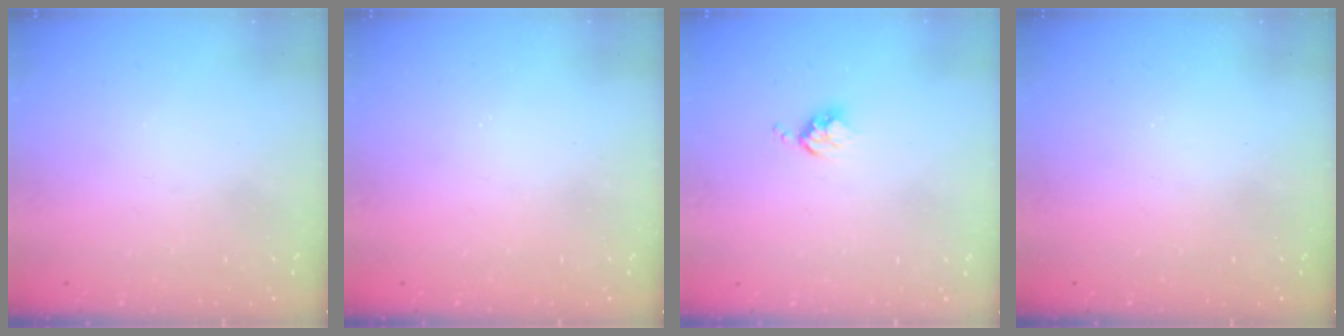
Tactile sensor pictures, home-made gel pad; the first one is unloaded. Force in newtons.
{"total": 0.0}
{"total": 3.3, "press": 3.3, "slide": 0.4}
{"total": 0.0}